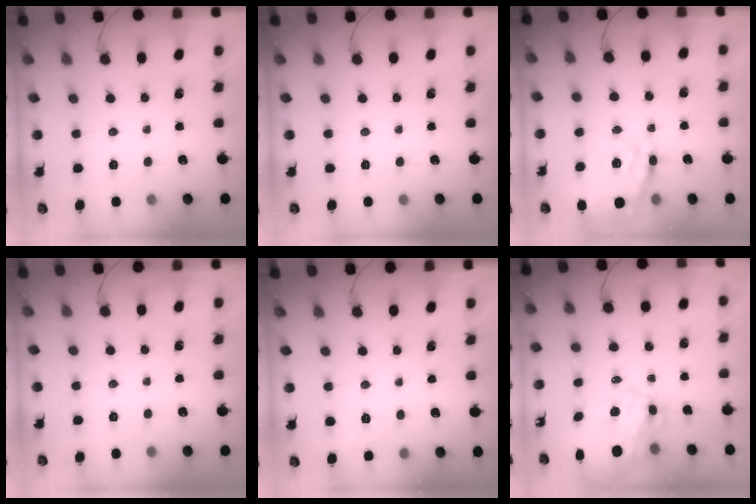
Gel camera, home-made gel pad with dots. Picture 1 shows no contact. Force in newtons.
{"total": 0.0}
{"total": 20.3, "press": 19.9, "slide": 4.0}
{"total": 0.0}
{"total": 2.1, "press": 1.2, "slide": 1.8}
{"total": 13.0, "press": 12.7, "slide": 3.0}